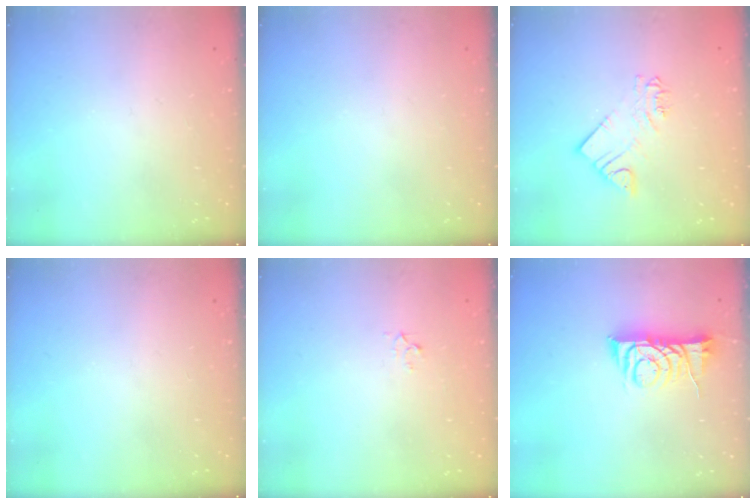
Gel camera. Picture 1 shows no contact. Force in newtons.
{"total": 0.0}
{"total": 4.0, "press": 4.0, "slide": 0.2}
{"total": 0.0}
{"total": 2.3, "press": 2.3, "slide": 0.2}
{"total": 8.3, "press": 8.3, "slide": 0.6}